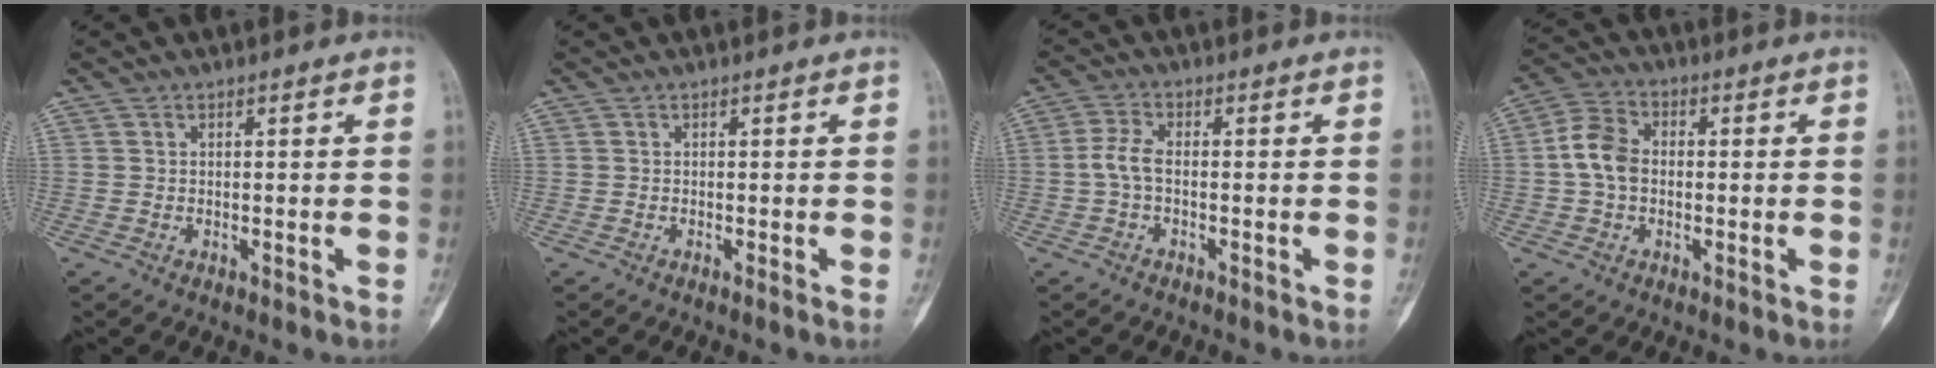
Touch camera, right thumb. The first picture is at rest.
{"total": 0.0}
{"total": 3.6, "force": [-0.7, 1.4, 3.2], "torque": [-0.077, 0.007, -0.021]}
{"total": 7.0, "force": [-0.4, 5.2, 4.7], "torque": [-0.083, 0.021, -0.017]}